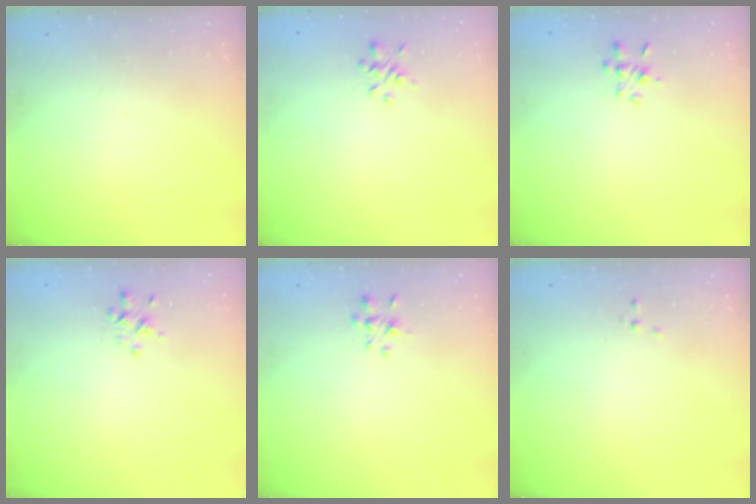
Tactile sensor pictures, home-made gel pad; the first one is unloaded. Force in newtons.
{"total": 1.0, "press": 0.8, "slide": 0.5}
{"total": 3.4, "press": 3.2, "slide": 1.2}
{"total": 2.0, "press": 1.9, "slide": 0.6}
{"total": 2.7, "press": 2.5, "slide": 1.0}
{"total": 0.0}